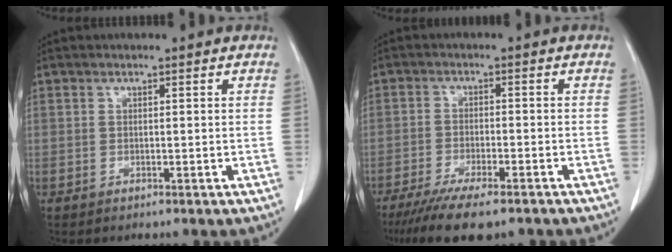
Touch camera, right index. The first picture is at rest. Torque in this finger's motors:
{"motor_torque": [1.04, -1.07, 0.49, 0.14]}